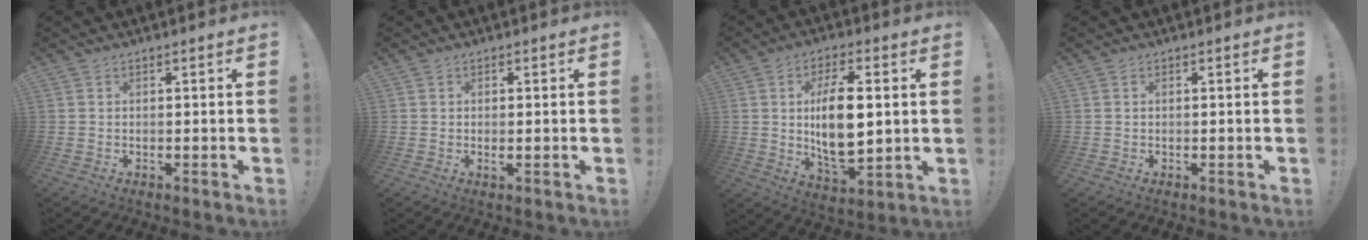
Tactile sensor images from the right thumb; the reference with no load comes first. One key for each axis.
{"total": 1.1, "fx": 0.3, "fy": 0.2, "fz": 1.0, "tx": -0.011, "ty": -0.005, "tz": 0.003}
{"total": 15.6, "fx": 1.9, "fy": 7.1, "fz": 13.7, "tx": -0.245, "ty": -0.011, "tz": 0.024}
{"total": 0.0}